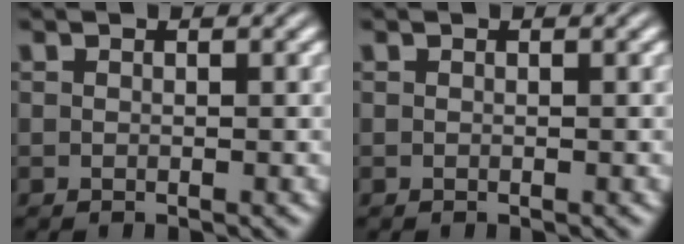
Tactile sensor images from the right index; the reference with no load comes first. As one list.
[{"total": 0.0}]